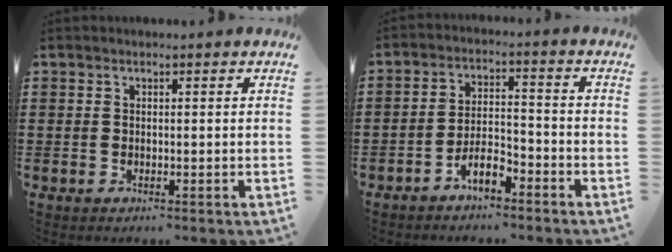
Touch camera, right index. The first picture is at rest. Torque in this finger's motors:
{"motor_torque": [1.21, 0.93, 0.50, 0.09]}